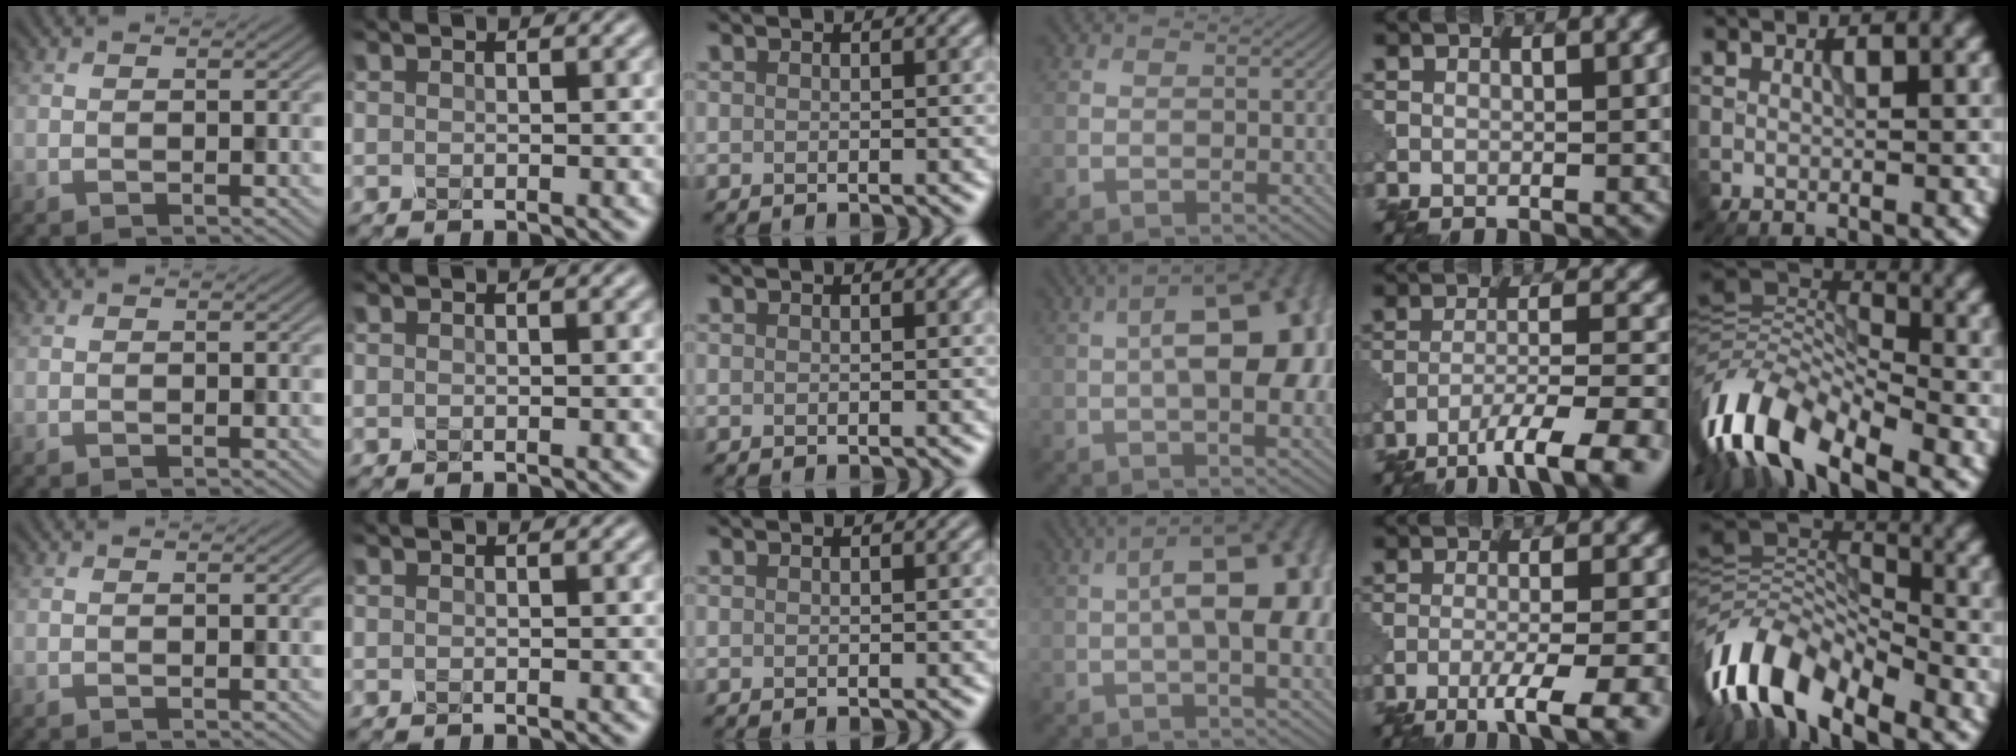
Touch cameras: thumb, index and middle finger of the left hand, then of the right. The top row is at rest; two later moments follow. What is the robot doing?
{"motion": "shake", "object": "salt shaker"}